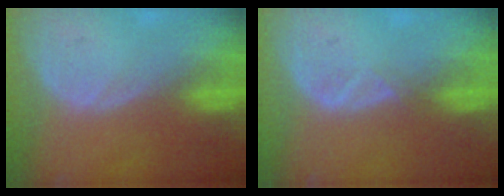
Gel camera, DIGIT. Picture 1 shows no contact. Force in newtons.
{"total": 1.3, "press": 1.2, "slide": 0.7}